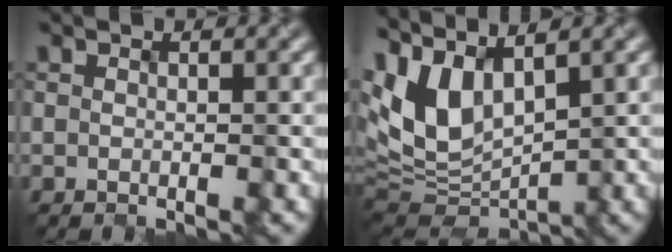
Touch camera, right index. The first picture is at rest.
{"total": 7.9, "force": [2.7, 4.2, 6.1], "torque": [-0.145, 0.002, 0.050]}